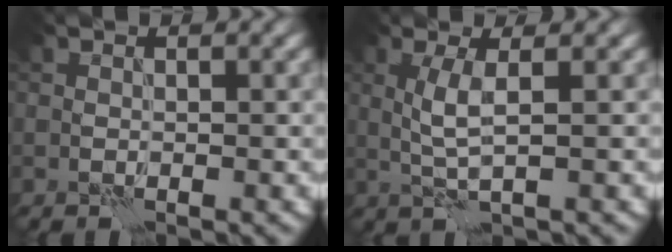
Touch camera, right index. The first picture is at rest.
{"total": 2.6, "force": [0.3, 0.3, 2.5], "torque": [-0.058, 0.002, 0.008]}